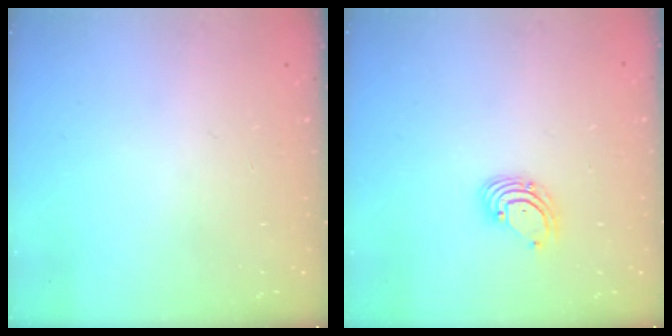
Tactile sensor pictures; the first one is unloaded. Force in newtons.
{"total": 2.7, "press": 2.7, "slide": 0.3}